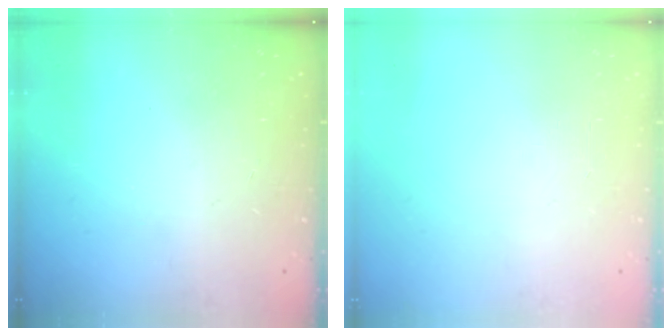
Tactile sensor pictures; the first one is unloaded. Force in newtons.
{"total": 0.0}